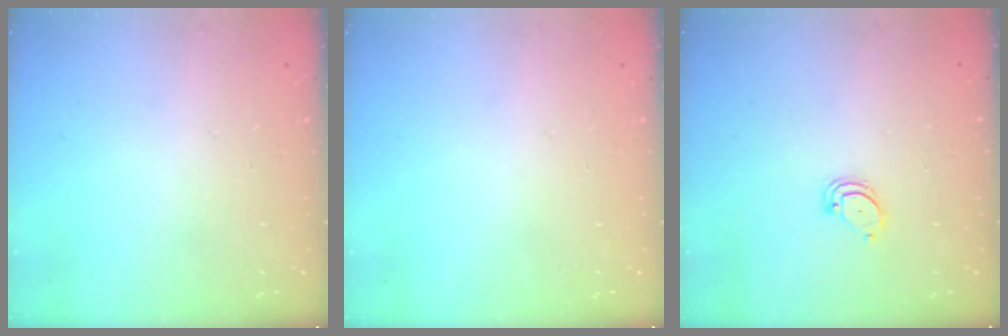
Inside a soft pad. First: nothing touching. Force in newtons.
{"total": 0.0}
{"total": 2.9, "press": 2.9, "slide": 0.2}